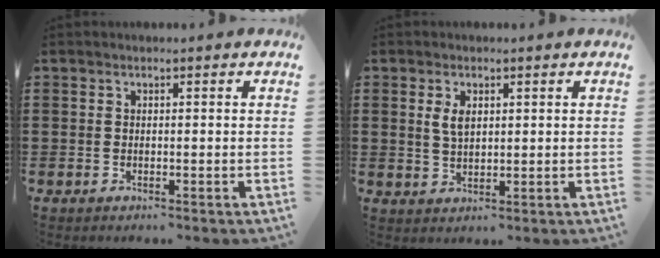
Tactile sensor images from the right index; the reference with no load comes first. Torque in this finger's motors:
{"motor_torque": [0.16, 0.13, 0.06, 0.09]}